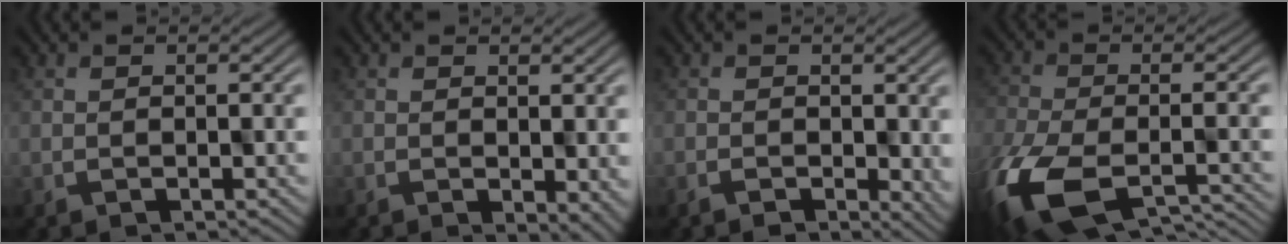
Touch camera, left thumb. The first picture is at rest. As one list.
[{"total": 2.1, "force": [-0.4, 1.0, 1.8], "torque": [-0.031, -0.005, 0.007]}, {"total": 1.1, "force": [-0.3, 0.9, 0.6], "torque": [-0.005, -0.003, -0.001]}, {"total": 13.4, "force": [-7.3, 6.1, 9.4], "torque": [-0.233, -0.050, -0.113]}]